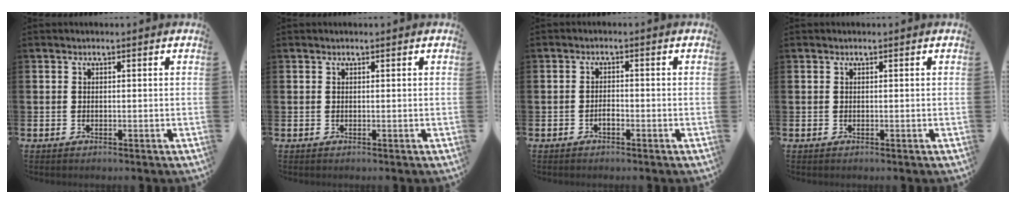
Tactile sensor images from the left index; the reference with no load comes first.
{"total": 0.0}
{"total": 1.3, "force": [-0.9, 0.5, 0.8], "torque": [-0.009, -0.004, -0.019]}
{"total": 0.0}